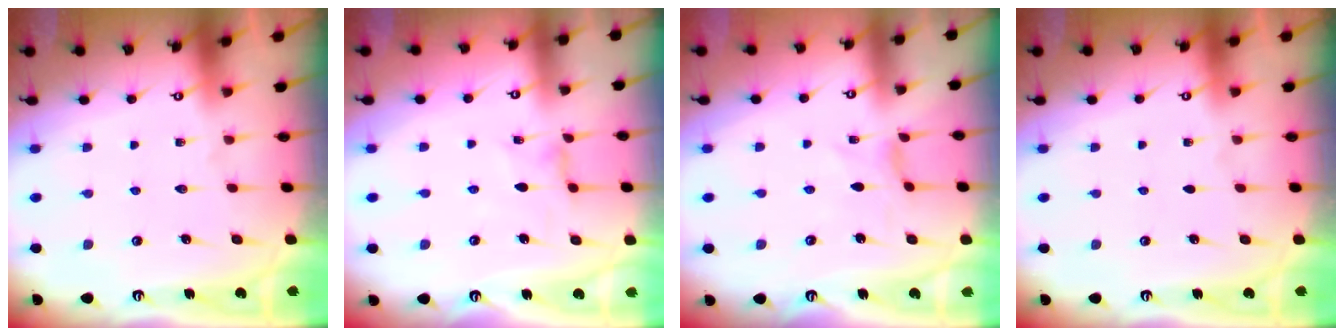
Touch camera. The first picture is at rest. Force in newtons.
{"total": 2.5, "press": 2.4, "slide": 0.5}
{"total": 0.0}
{"total": 0.0}